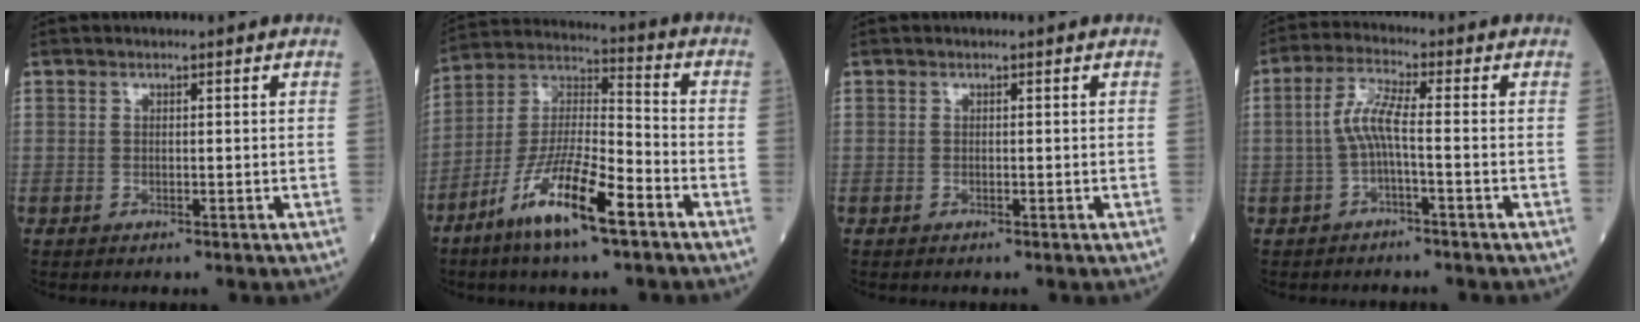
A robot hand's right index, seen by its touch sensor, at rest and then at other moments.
{"total": 14.1, "force": [-7.8, 2.0, 11.6], "torque": [-0.228, -0.016, -0.148]}
{"total": 0.0}
{"total": 4.9, "force": [-0.9, 0.2, 4.8], "torque": [-0.101, 0.016, -0.019]}